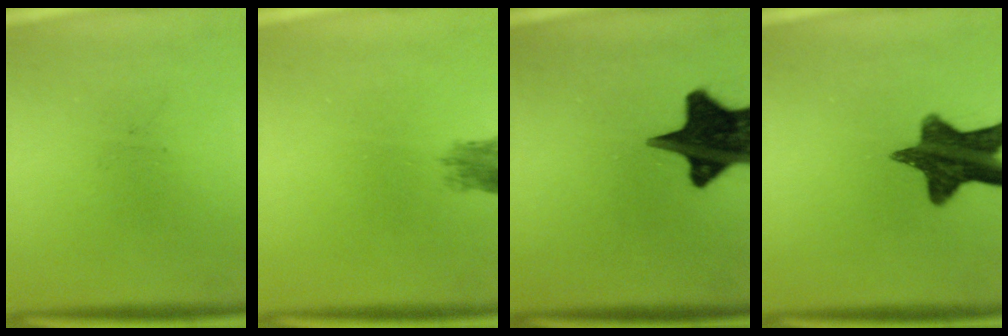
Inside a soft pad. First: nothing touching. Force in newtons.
{"total": 2.5}
{"total": 18.9}
{"total": 13.0}